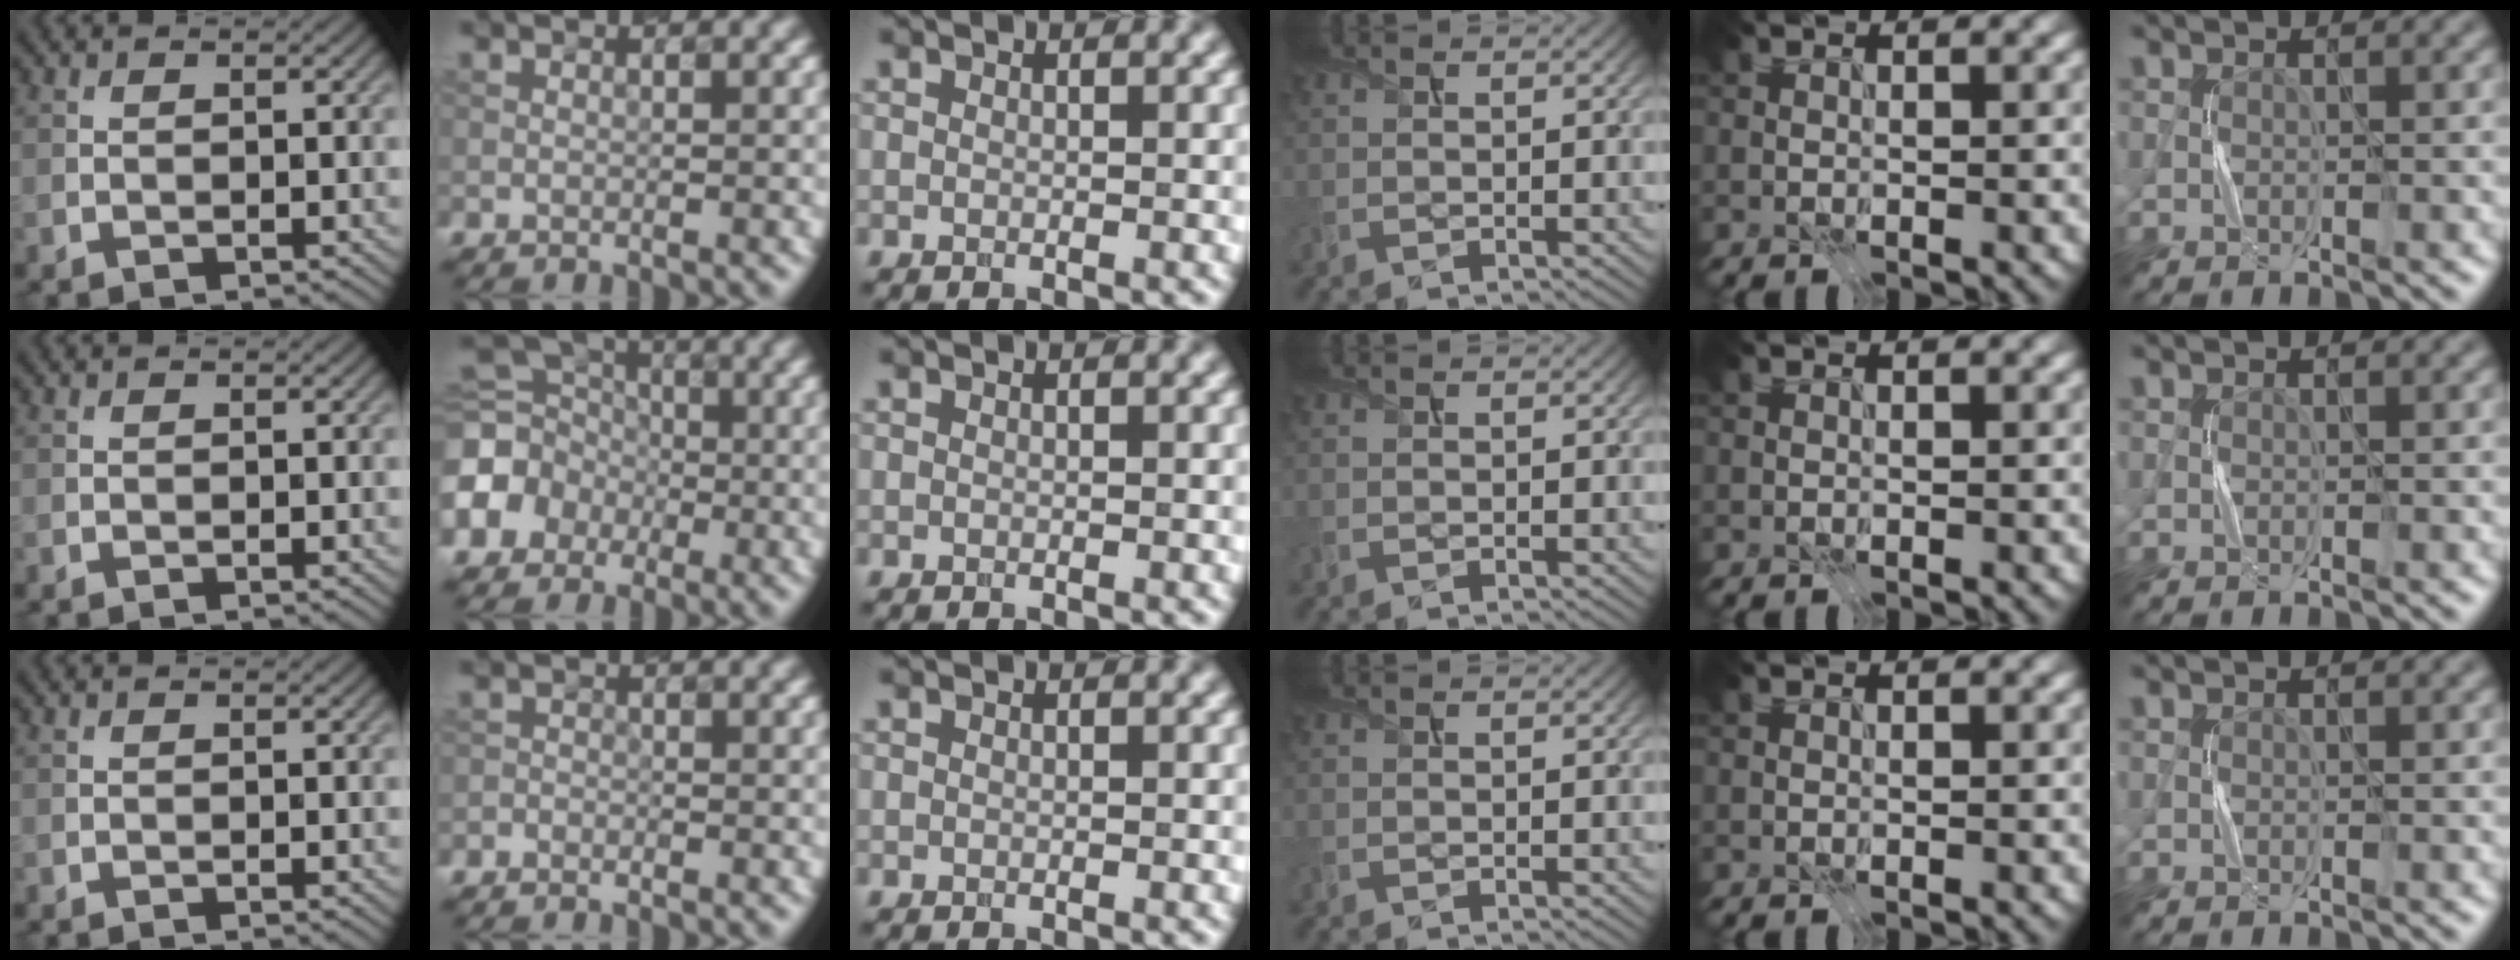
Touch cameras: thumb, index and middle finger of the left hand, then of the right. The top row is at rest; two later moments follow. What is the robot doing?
{"motion": "press", "object": "sticky note"}